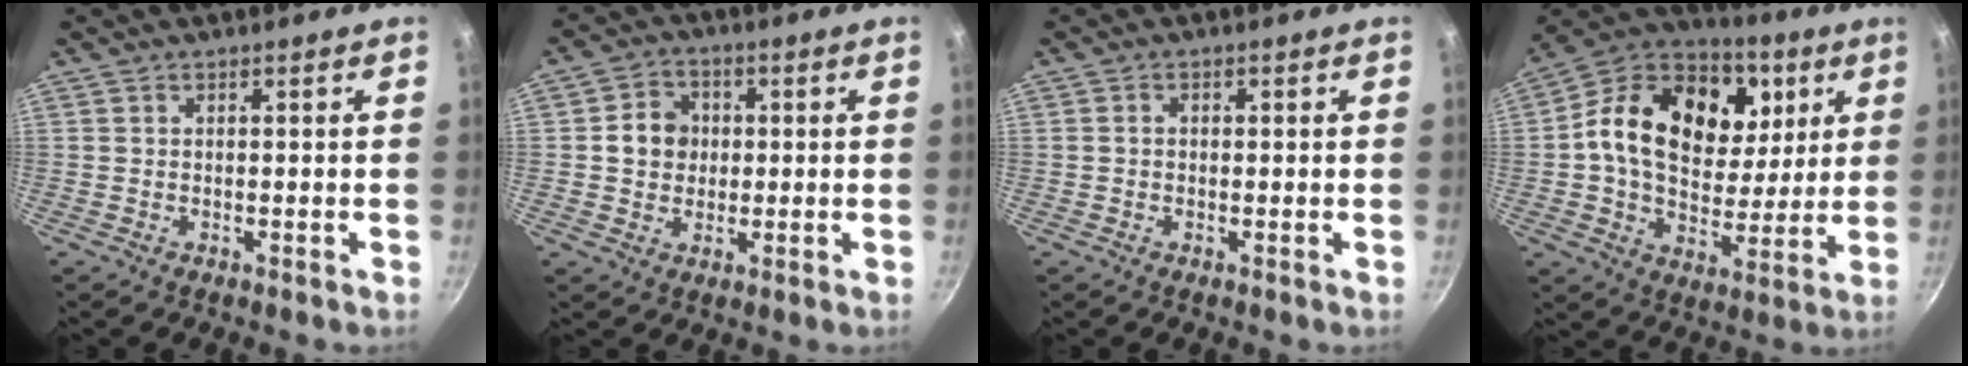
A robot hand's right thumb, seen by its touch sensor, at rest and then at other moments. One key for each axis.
{"total": 6.5, "fx": 0.6, "fy": 5.8, "fz": 2.9, "tx": -0.016, "ty": 0.005, "tz": 0.000}
{"total": 1.0, "fx": 0.0, "fy": 0.9, "fz": 0.6, "tx": -0.010, "ty": 0.006, "tz": -0.002}
{"total": 24.0, "fx": 6.6, "fy": 16.9, "fz": 15.7, "tx": -0.246, "ty": -0.008, "tz": 0.094}